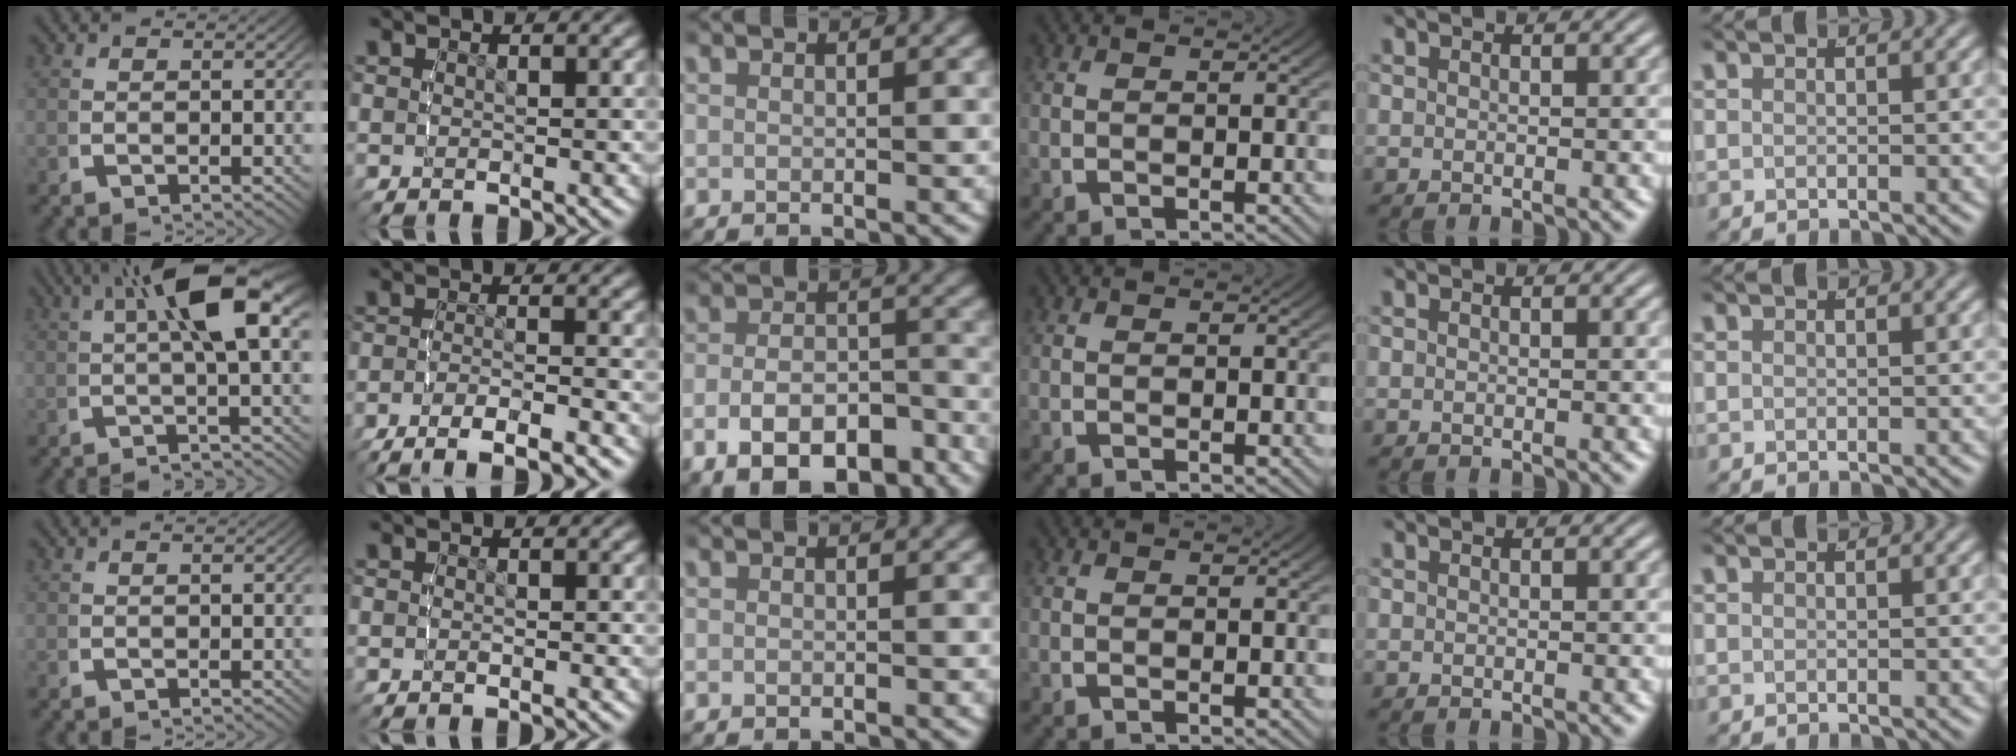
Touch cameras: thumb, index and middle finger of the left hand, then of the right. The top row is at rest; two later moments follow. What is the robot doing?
{"motion": "lift_and_place", "object": "bandage"}